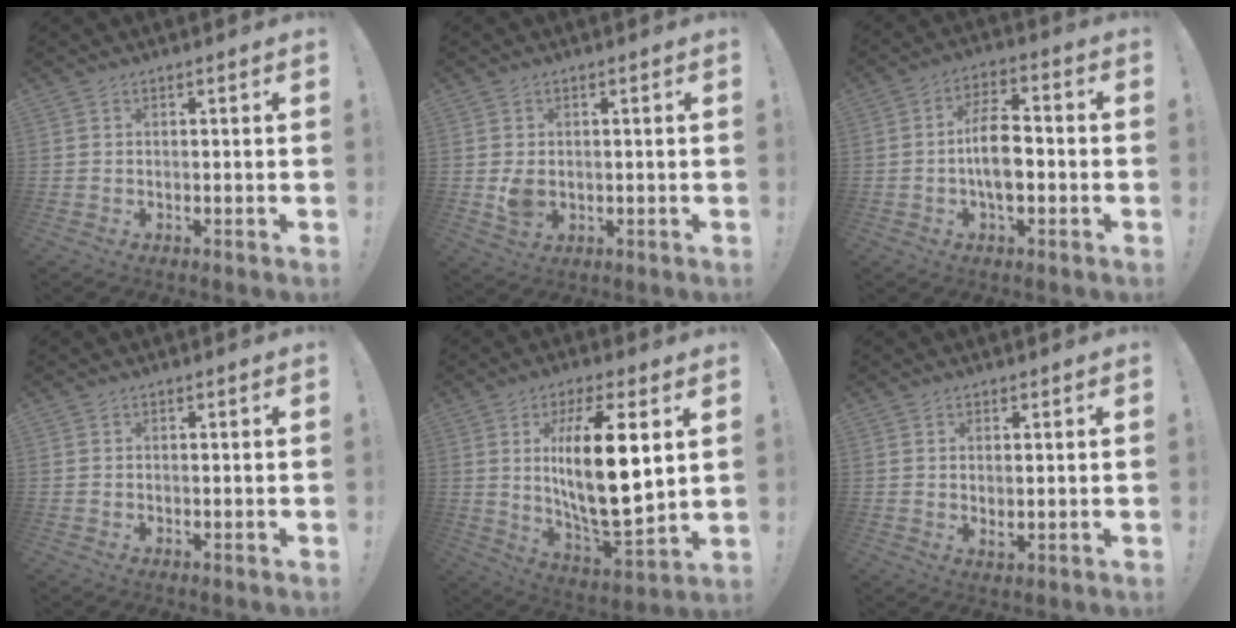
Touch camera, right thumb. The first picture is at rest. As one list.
[{"total": 4.5, "force": [0.1, 3.5, 2.8], "torque": [-0.041, -0.007, 0.001]}, {"total": 10.2, "force": [-2.0, 5.3, 8.5], "torque": [-0.153, 0.015, -0.034]}, {"total": 0.0}, {"total": 19.6, "force": [4.4, 6.5, 17.9], "torque": [-0.322, -0.028, 0.061]}, {"total": 2.0, "force": [0.8, 0.5, 1.8], "torque": [-0.026, -0.006, 0.013]}]